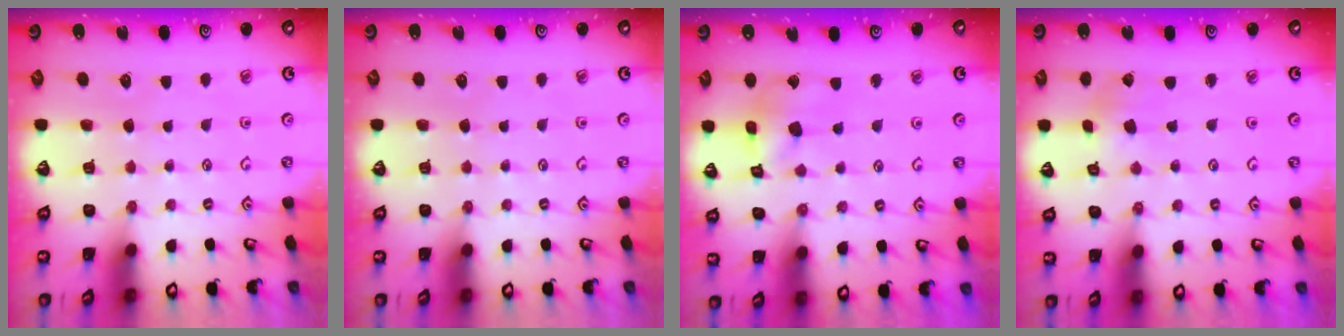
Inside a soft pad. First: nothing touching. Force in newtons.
{"total": 0.0}
{"total": 10.8, "press": 10.7, "slide": 1.4}
{"total": 0.7, "press": 0.7, "slide": 0.2}